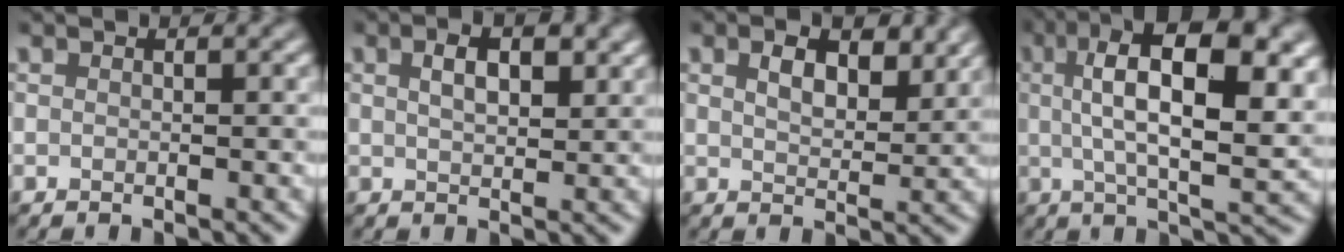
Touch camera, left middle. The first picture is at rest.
{"total": 3.4, "force": [1.4, 1.6, 2.7], "torque": [-0.048, 0.007, 0.025]}
{"total": 3.9, "force": [2.0, 2.0, 2.6], "torque": [-0.051, 0.001, 0.034]}
{"total": 12.4, "force": [3.1, 4.3, 11.2], "torque": [-0.176, 0.008, 0.046]}